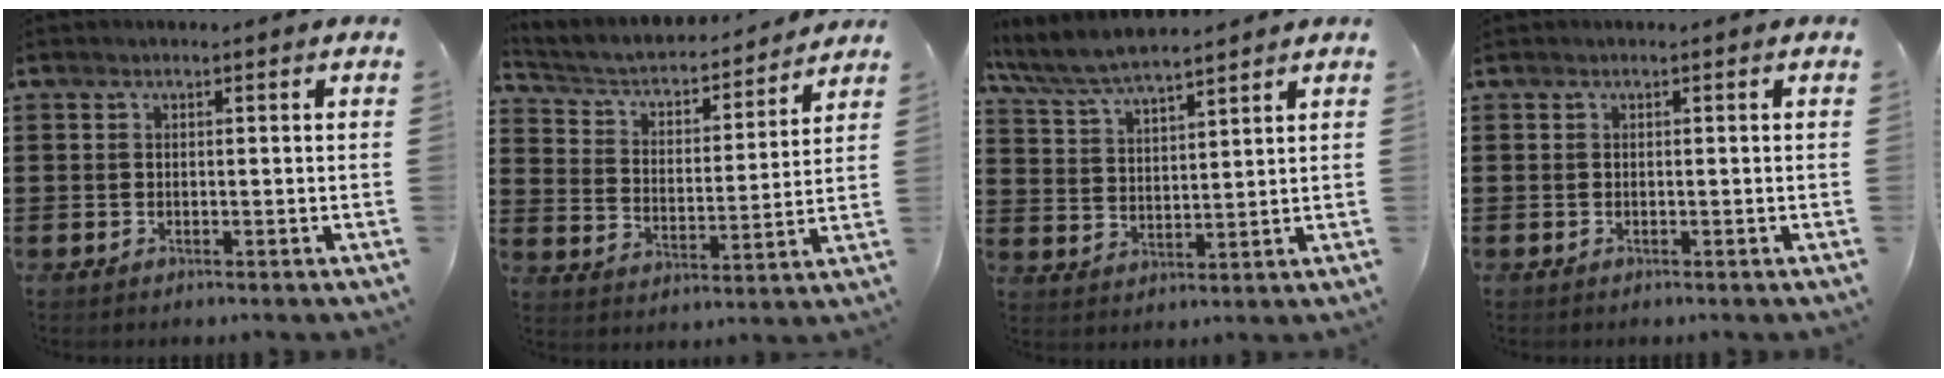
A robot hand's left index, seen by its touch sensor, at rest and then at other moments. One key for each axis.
{"total": 3.7, "fx": 3.3, "fy": 1.3, "fz": 1.3, "tx": -0.045, "ty": -0.027, "tz": 0.046}
{"total": 6.4, "fx": 6.0, "fy": 0.7, "fz": 2.3, "tx": -0.067, "ty": -0.023, "tz": 0.108}
{"total": 0.0}